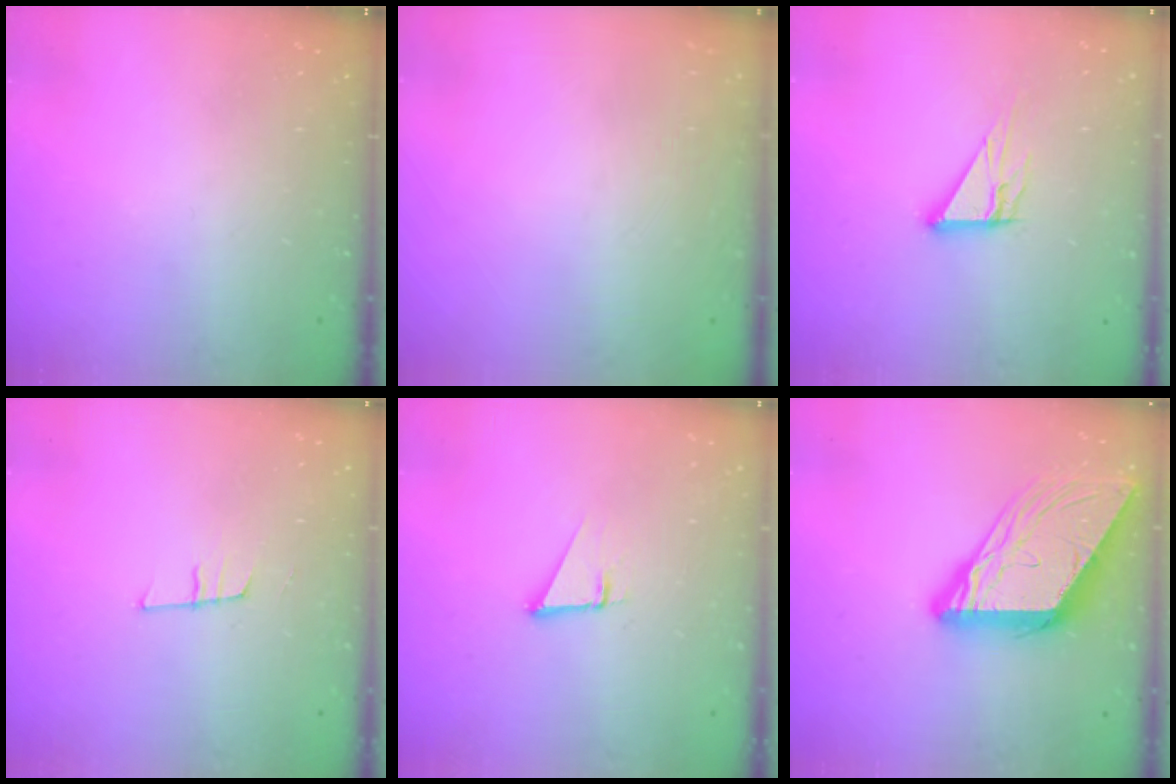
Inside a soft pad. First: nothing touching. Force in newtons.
{"total": 1.6, "press": 1.6, "slide": 0.1}
{"total": 7.0, "press": 7.0, "slide": 0.5}
{"total": 6.4, "press": 5.7, "slide": 2.9}
{"total": 2.3, "press": 2.3, "slide": 0.0}
{"total": 13.4, "press": 13.3, "slide": 1.5}